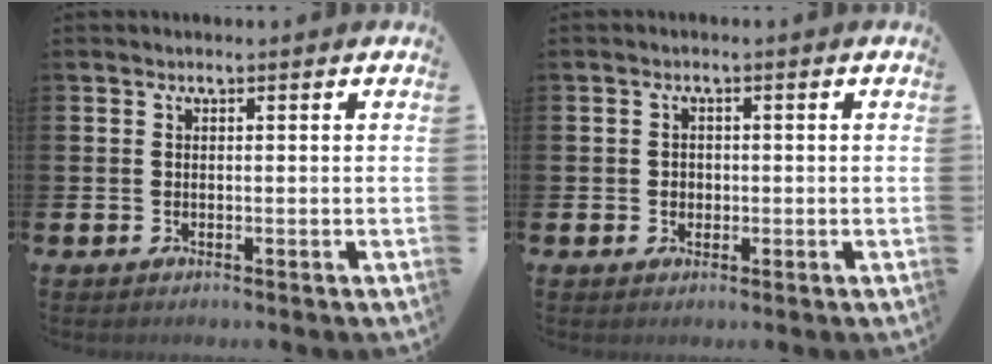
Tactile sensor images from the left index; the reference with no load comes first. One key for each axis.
{"total": 1.4, "fx": 0.0, "fy": 1.3, "fz": 0.5, "tx": 0.002, "ty": 0.004, "tz": -0.004}